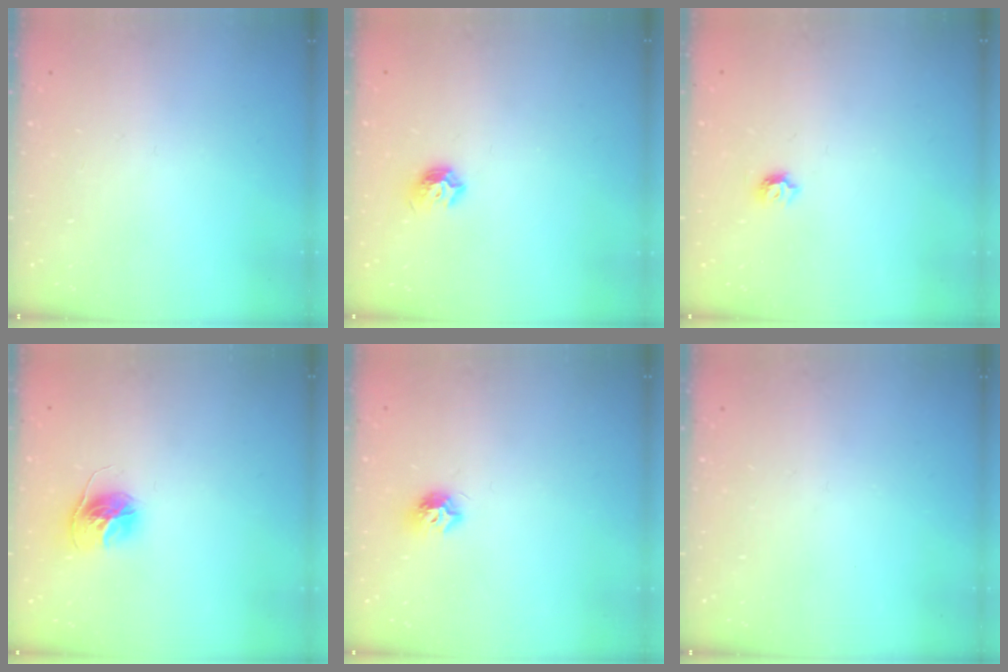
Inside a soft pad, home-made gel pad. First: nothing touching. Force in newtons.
{"total": 6.4, "press": 6.4, "slide": 0.8}
{"total": 4.7, "press": 4.7, "slide": 0.8}
{"total": 11.8, "press": 11.7, "slide": 0.8}
{"total": 7.1, "press": 7.1, "slide": 0.2}
{"total": 0.0}